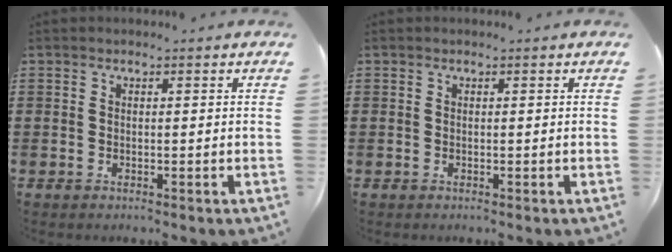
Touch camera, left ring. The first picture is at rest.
{"total": 0.0}